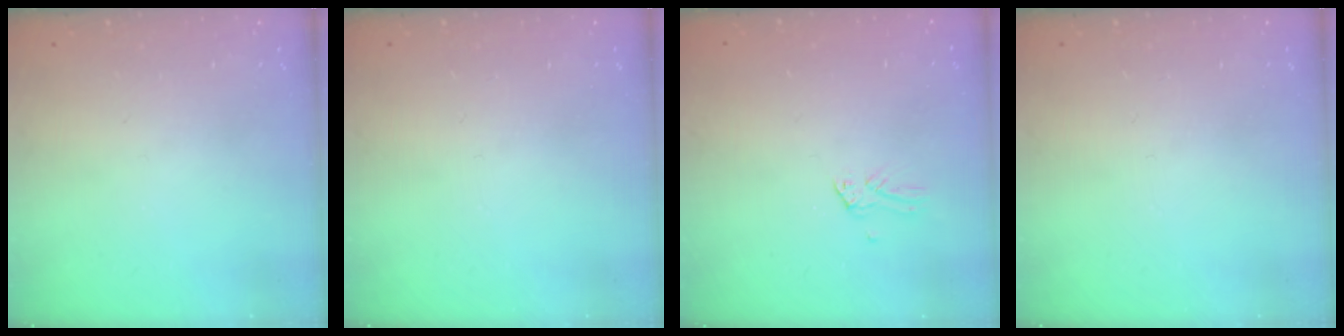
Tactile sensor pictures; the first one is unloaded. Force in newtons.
{"total": 0.0}
{"total": 0.0}
{"total": 0.0}